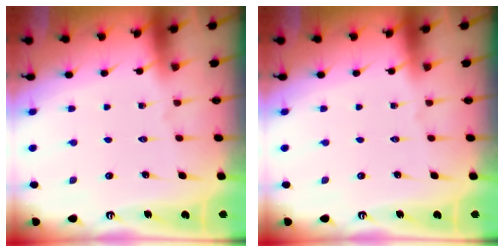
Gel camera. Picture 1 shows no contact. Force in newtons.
{"total": 0.0}